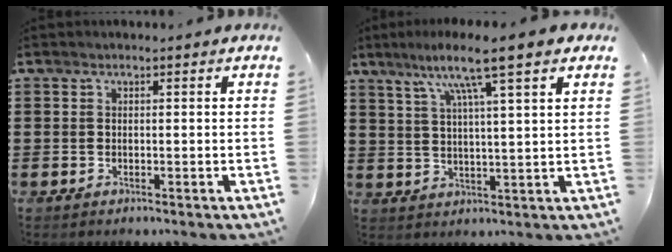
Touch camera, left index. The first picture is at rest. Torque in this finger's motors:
{"motor_torque": [1.20, -0.24, 0.94, 0.21]}